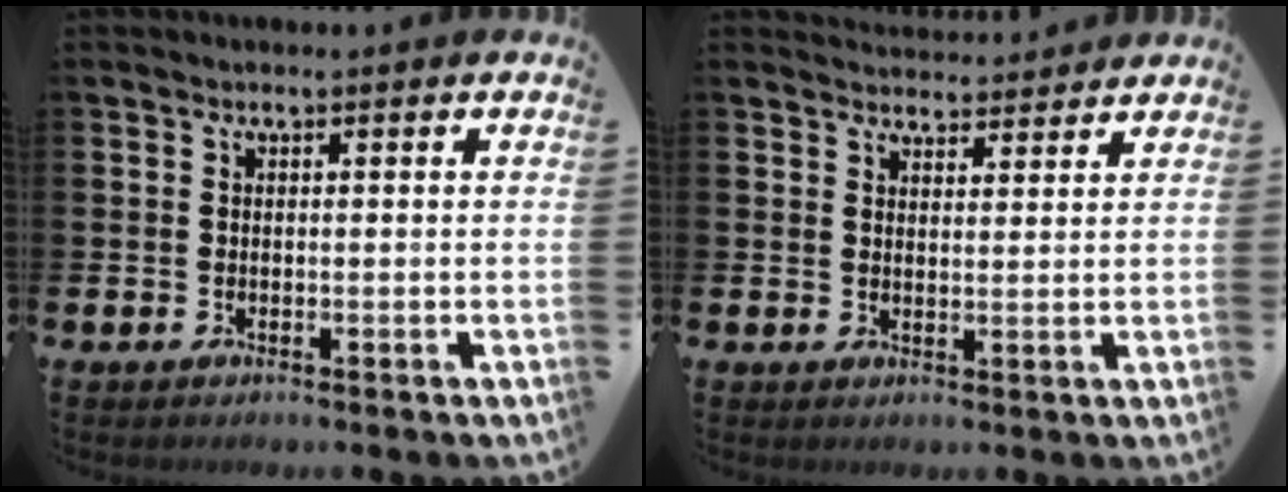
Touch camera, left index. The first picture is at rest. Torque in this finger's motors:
{"motor_torque": [0.22, -0.48, 0.01, -0.03]}